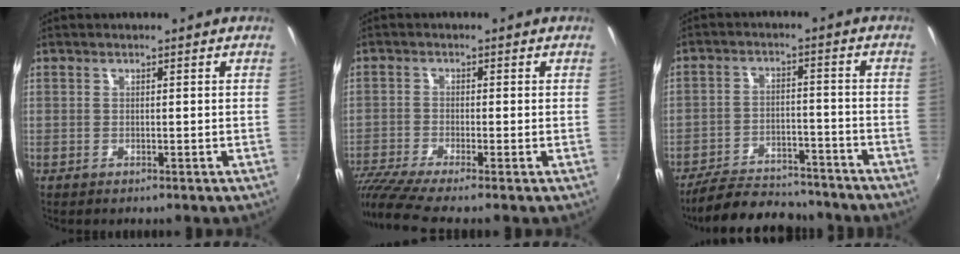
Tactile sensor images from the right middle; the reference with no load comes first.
{"total": 8.1, "force": [-6.7, -0.7, 4.4], "torque": [-0.105, -0.042, -0.125]}
{"total": 14.5, "force": [-12.8, 4.6, 5.2], "torque": [-0.120, 0.000, -0.185]}